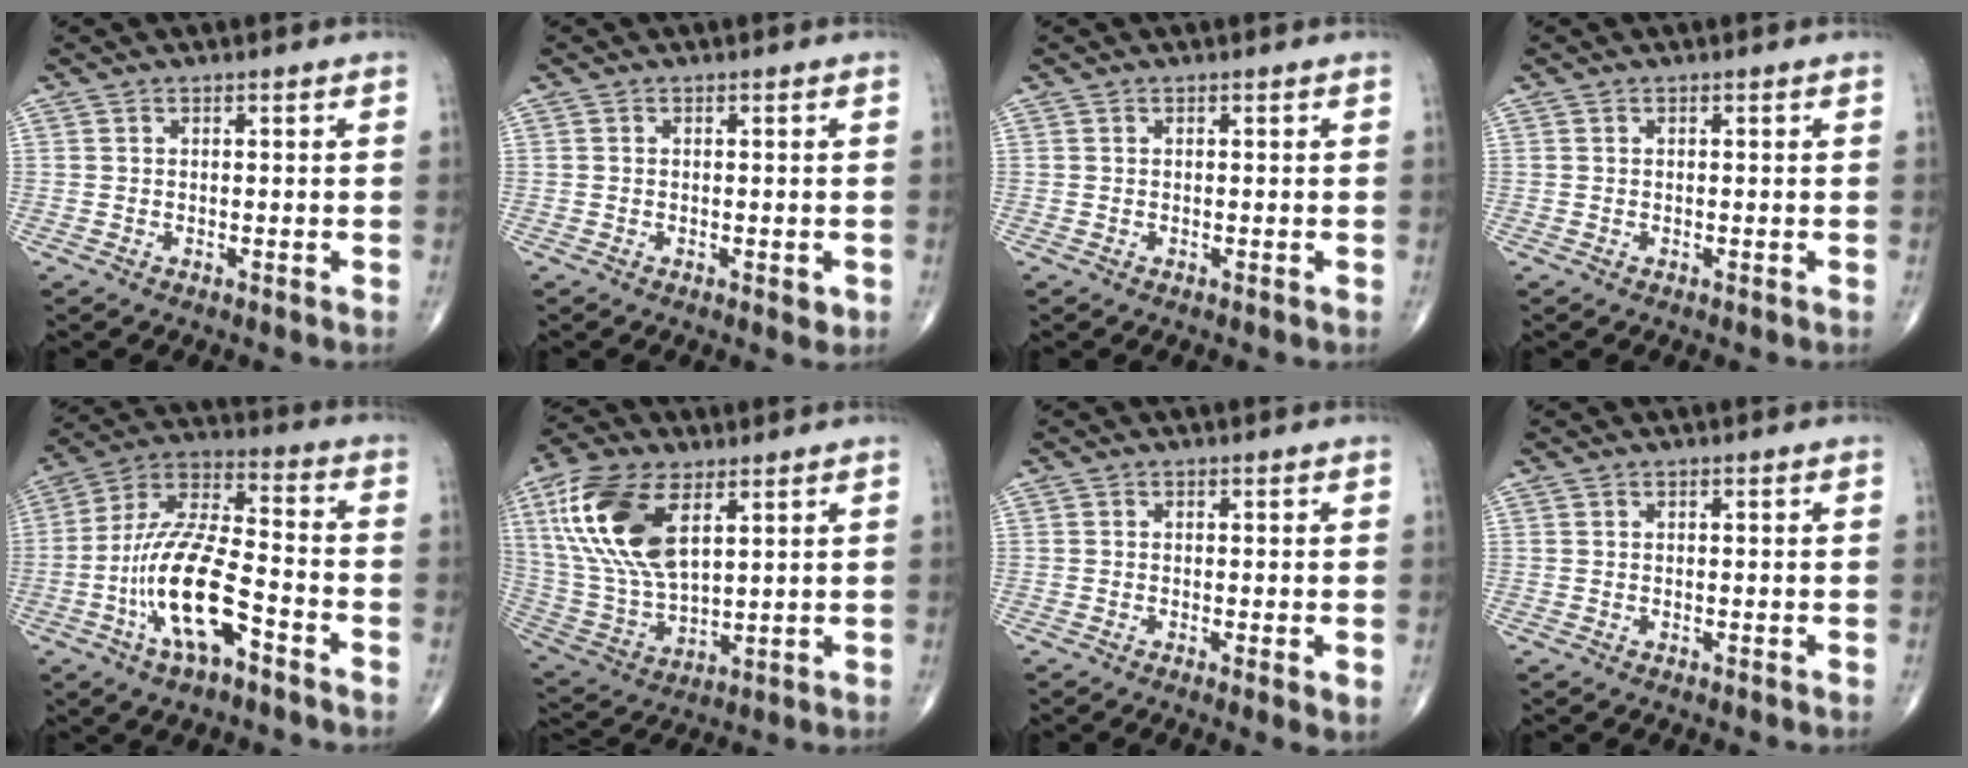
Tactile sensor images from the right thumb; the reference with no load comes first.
{"total": 1.5, "force": [-0.4, 0.8, 1.2], "torque": [-0.011, -0.001, -0.006]}
{"total": 0.0}
{"total": 0.0}
{"total": 16.8, "force": [-6.5, 6.0, 14.3], "torque": [-0.283, 0.046, -0.118]}
{"total": 18.4, "force": [7.3, 9.2, 14.1], "torque": [-0.288, -0.018, 0.145]}
{"total": 2.4, "force": [-0.5, 0.5, 2.3], "torque": [-0.044, -0.010, -0.011]}
{"total": 0.0}